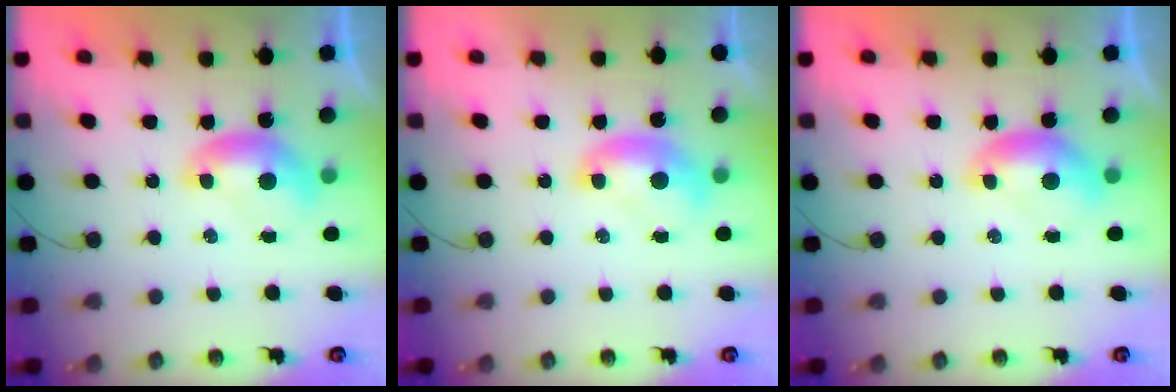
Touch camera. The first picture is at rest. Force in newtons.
{"total": 1.2, "press": 1.2, "slide": 0.0}
{"total": 0.0}